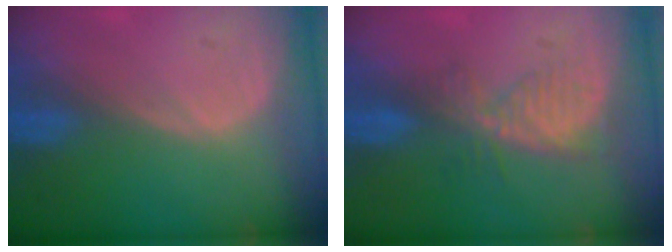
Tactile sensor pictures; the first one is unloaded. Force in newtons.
{"total": 4.9, "press": 4.8, "slide": 1.1}